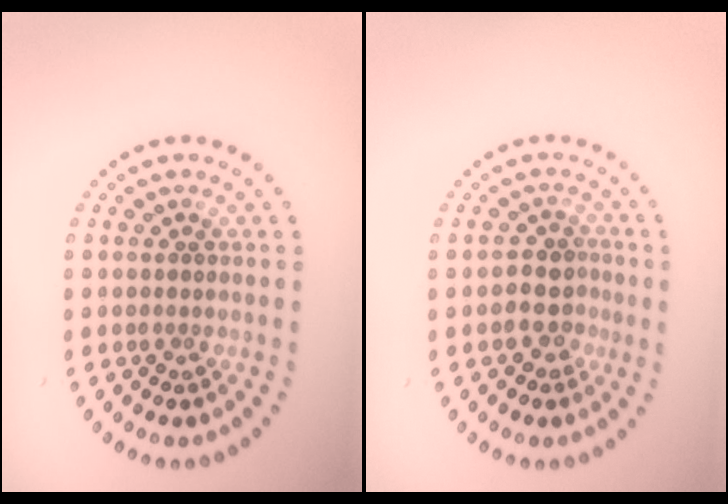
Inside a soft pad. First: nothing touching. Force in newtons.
{"total": 2.6, "press": 2.2, "slide": 1.3}